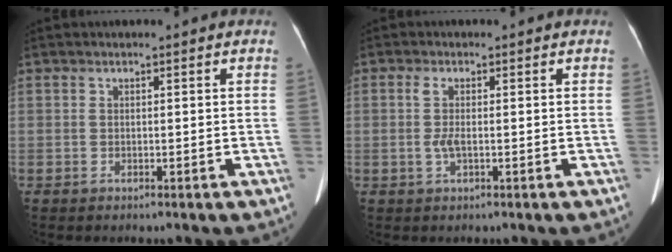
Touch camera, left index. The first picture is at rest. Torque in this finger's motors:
{"motor_torque": [0.45, -0.07, 0.25, 0.09]}